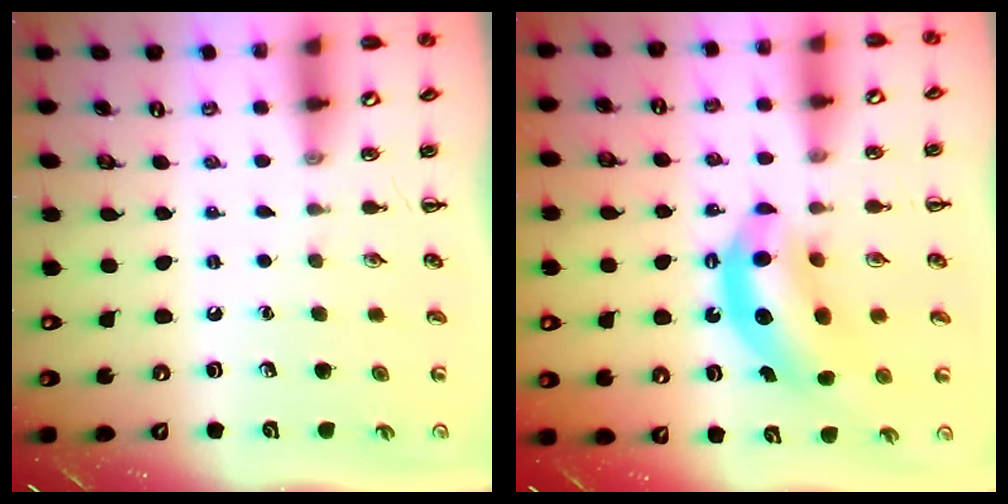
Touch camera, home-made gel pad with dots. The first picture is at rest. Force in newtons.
{"total": 10.9, "press": 10.5, "slide": 2.9}